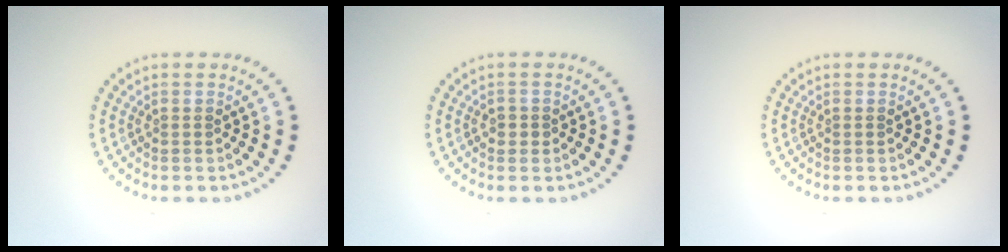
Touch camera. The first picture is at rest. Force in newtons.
{"total": 1.1, "press": 1.0, "slide": 0.5}
{"total": 0.0}